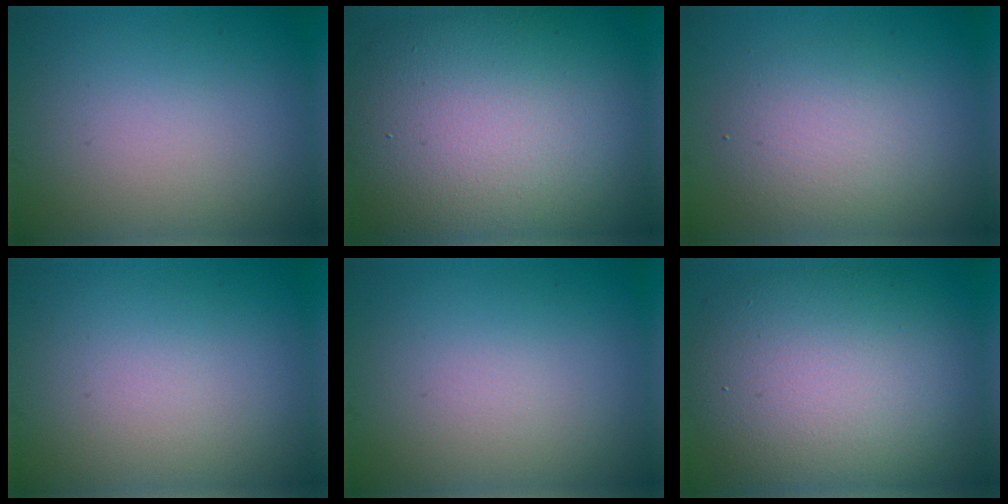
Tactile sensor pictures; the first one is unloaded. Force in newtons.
{"total": 14.6, "press": 14.5, "slide": 1.1}
{"total": 3.7, "press": 3.7, "slide": 0.0}
{"total": 0.0}
{"total": 0.0}
{"total": 10.6, "press": 10.5, "slide": 0.4}